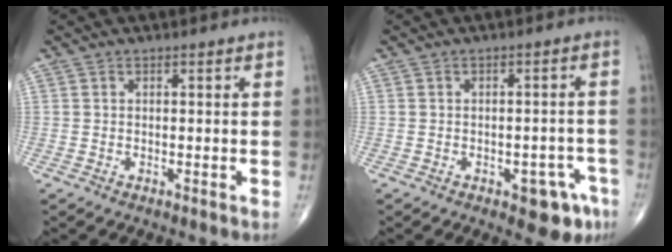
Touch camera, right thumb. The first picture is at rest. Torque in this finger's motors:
{"motor_torque": [1.03, 0.78, 0.30, -0.54, 0.15]}